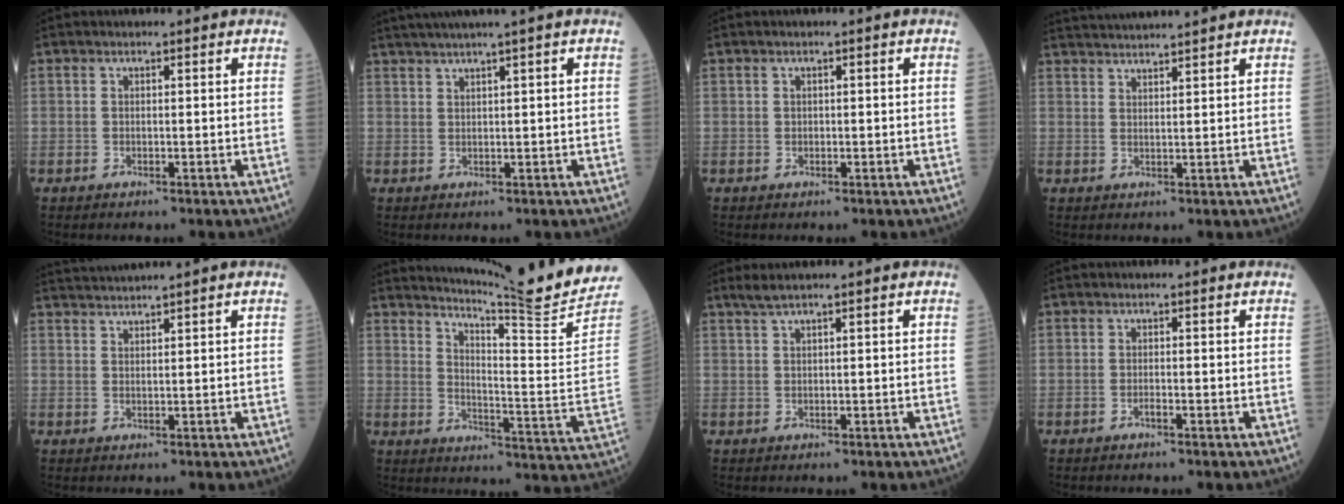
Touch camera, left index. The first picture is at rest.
{"total": 5.5, "force": [4.3, -1.4, 3.1], "torque": [-0.045, 0.023, 0.079]}
{"total": 0.5, "force": [-0.1, 0.5, 0.1], "torque": [-0.003, 0.003, 0.002]}
{"total": 9.0, "force": [8.5, -0.7, 2.8], "torque": [-0.053, 0.032, 0.132]}
{"total": 4.1, "force": [3.7, -1.5, 0.9], "torque": [-0.014, 0.017, 0.075]}
{"total": 16.9, "force": [15.7, -3.6, 5.1], "torque": [-0.092, -0.107, 0.213]}
{"total": 2.5, "force": [2.0, -0.2, 1.5], "torque": [-0.031, 0.023, 0.045]}
{"total": 0.6, "force": [-0.4, 0.0, 0.4], "torque": [-0.007, 0.001, -0.005]}